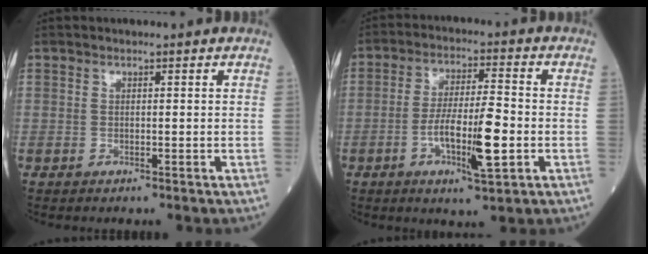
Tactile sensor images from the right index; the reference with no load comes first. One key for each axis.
{"total": 9.9, "fx": -2.7, "fy": 1.3, "fz": 9.4, "tx": -0.166, "ty": -0.001, "tz": -0.048}